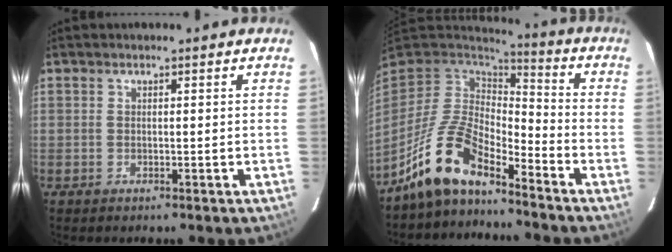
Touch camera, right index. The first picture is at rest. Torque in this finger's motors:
{"motor_torque": [1.04, -1.09, 0.63, 0.17]}